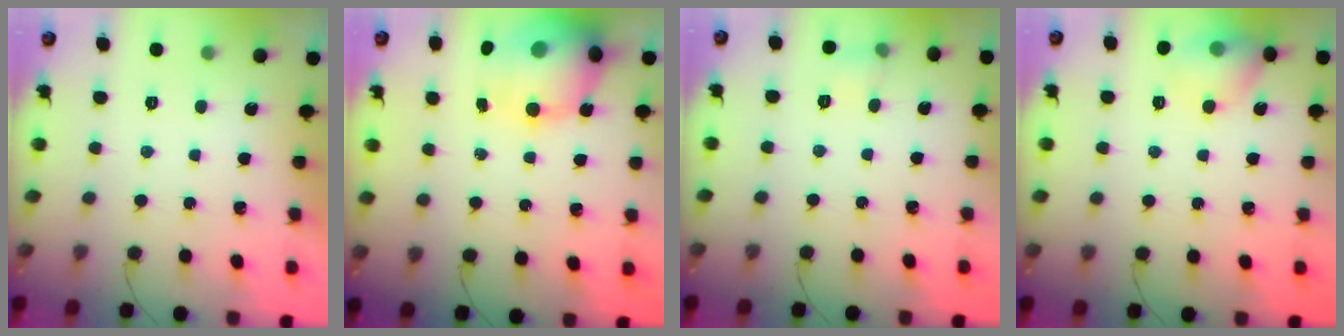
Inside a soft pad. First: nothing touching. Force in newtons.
{"total": 15.0, "press": 14.5, "slide": 3.9}
{"total": 4.5, "press": 4.3, "slide": 1.3}
{"total": 9.8, "press": 9.6, "slide": 1.5}